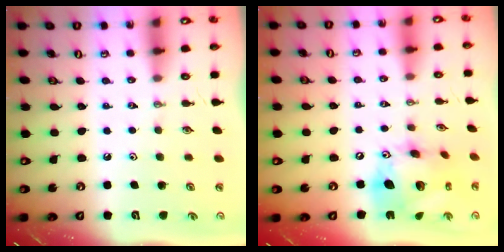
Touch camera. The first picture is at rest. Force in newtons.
{"total": 17.7, "press": 17.6, "slide": 1.8}